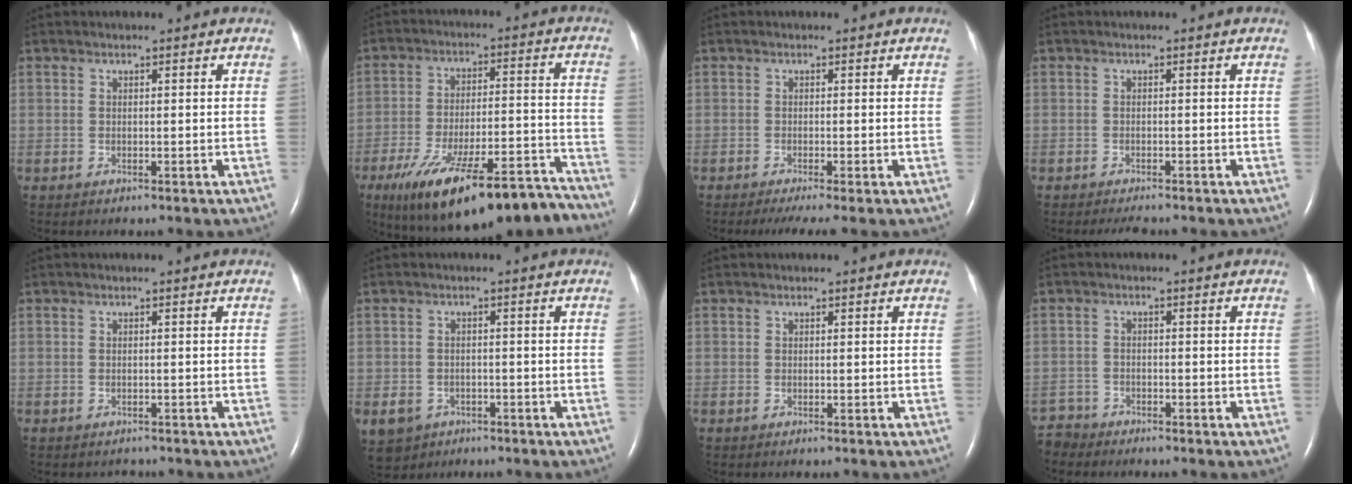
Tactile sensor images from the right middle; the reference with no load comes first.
{"total": 22.9, "force": [-17.7, 5.1, 13.7], "torque": [-0.176, 0.011, -0.263]}
{"total": 3.7, "force": [-2.5, -0.1, 2.7], "torque": [-0.042, -0.014, -0.041]}
{"total": 2.9, "force": [-2.6, 0.5, 1.2], "torque": [-0.018, -0.006, -0.033]}
{"total": 1.2, "force": [-1.0, 0.5, -0.1], "torque": [-0.004, 0.000, -0.013]}
{"total": 7.1, "force": [-3.9, 5.8, 1.6], "torque": [-0.044, 0.003, -0.054]}
{"total": 0.0}
{"total": 3.3, "force": [-3.0, 0.7, -1.1], "torque": [0.018, -0.007, -0.061]}